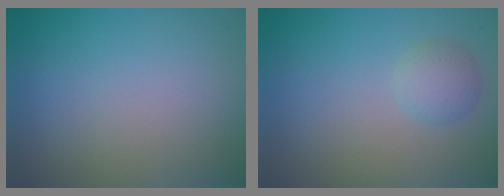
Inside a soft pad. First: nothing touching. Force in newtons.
{"total": 1.7, "press": 1.7, "slide": 0.0}